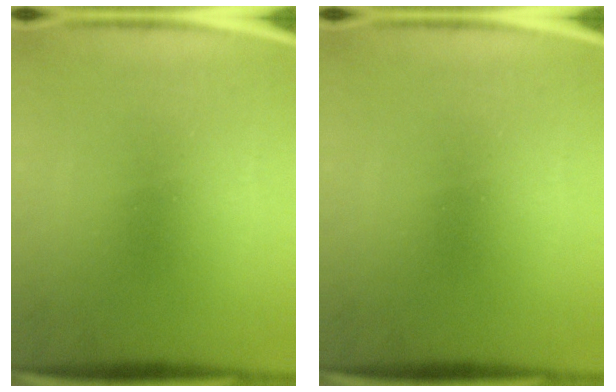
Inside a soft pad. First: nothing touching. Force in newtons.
{"total": 0.0}